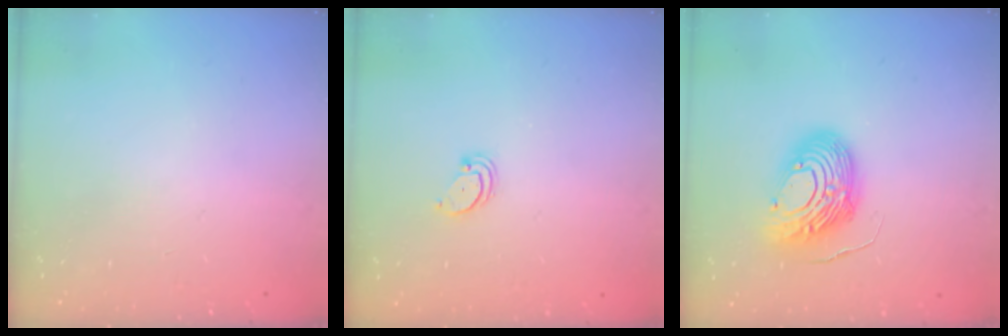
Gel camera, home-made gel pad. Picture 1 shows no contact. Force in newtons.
{"total": 2.0, "press": 2.0, "slide": 0.2}
{"total": 14.0, "press": 14.0, "slide": 1.1}